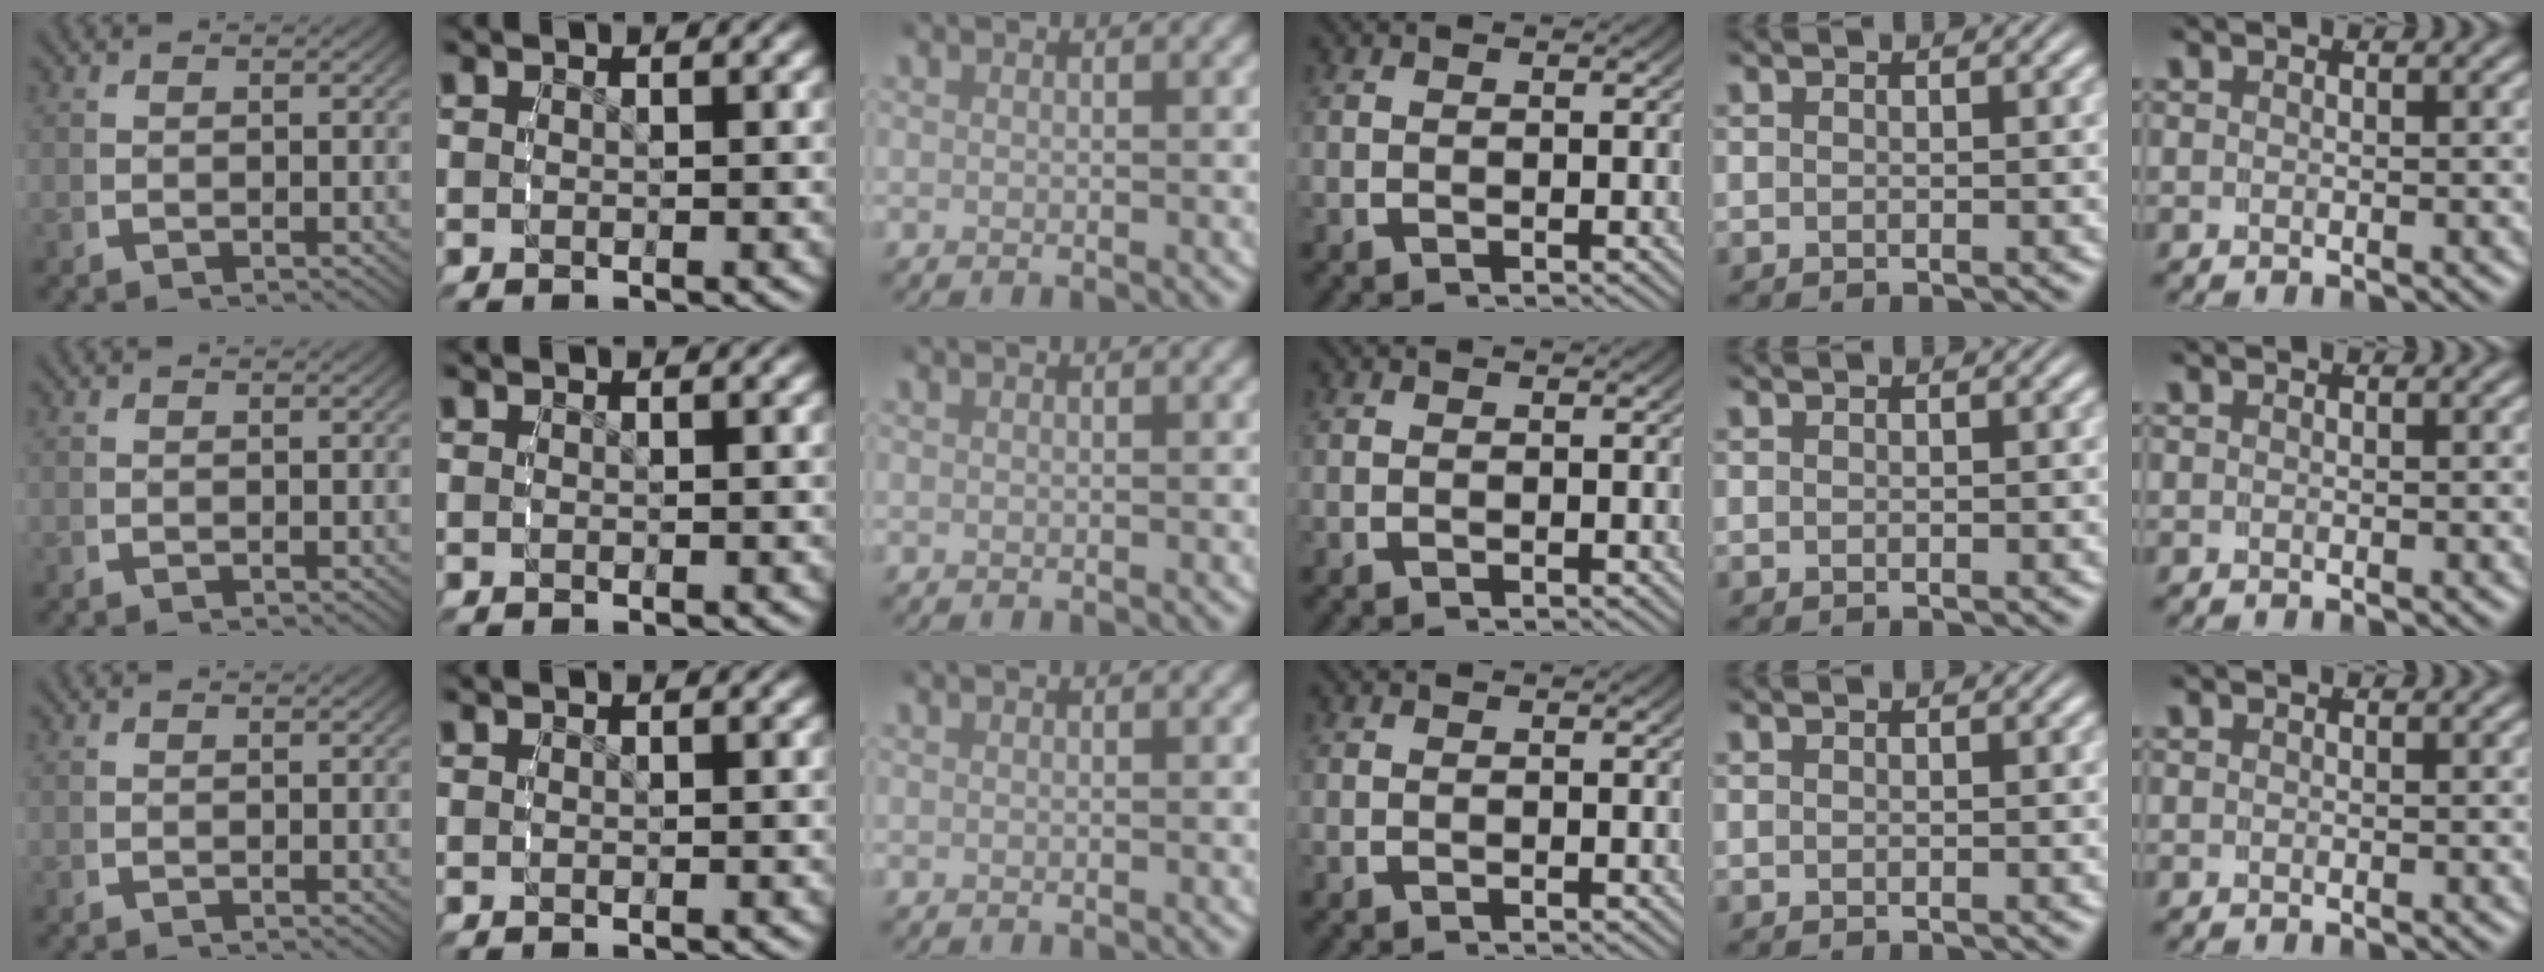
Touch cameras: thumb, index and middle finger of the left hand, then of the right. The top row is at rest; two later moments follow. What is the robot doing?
{"motion": "reach", "object": "photo album"}